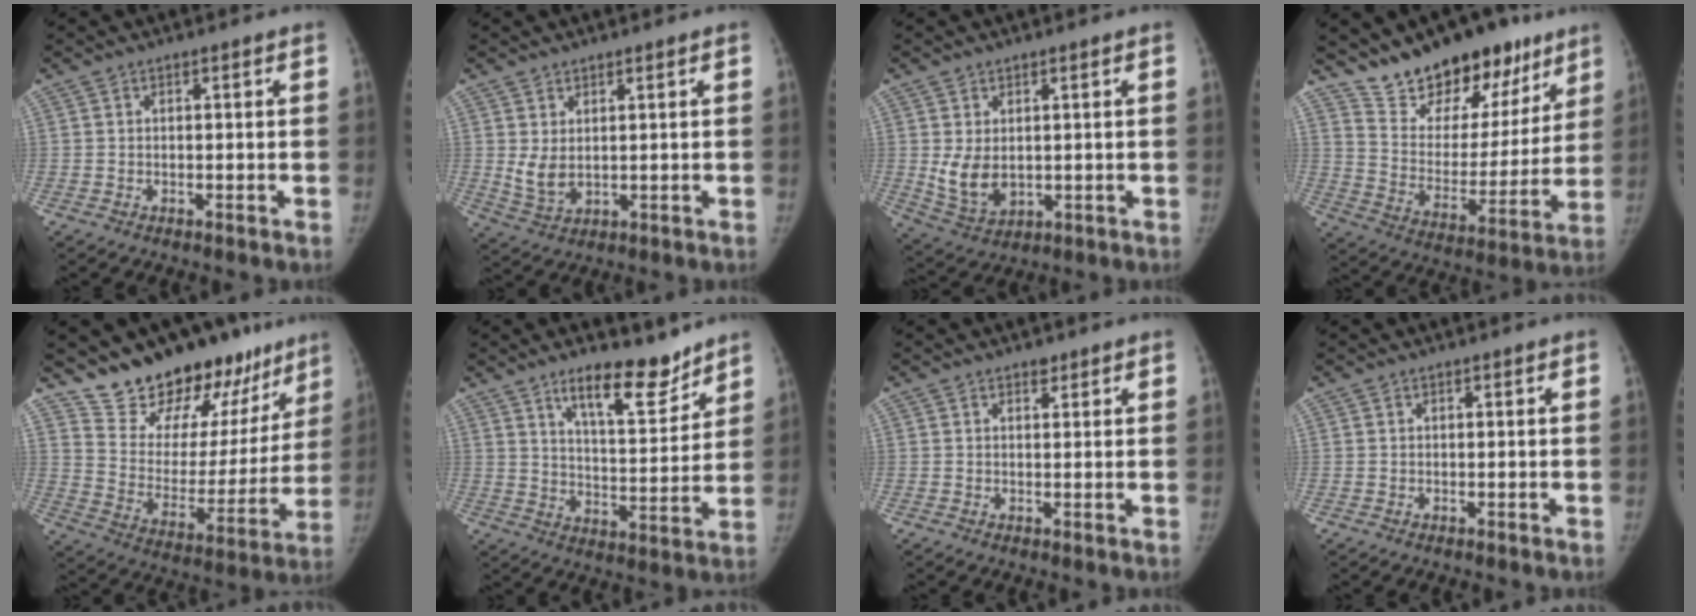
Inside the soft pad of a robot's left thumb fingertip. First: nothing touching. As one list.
[{"total": 4.4, "force": [1.2, 2.7, 3.3], "torque": [-0.058, -0.014, 0.035]}, {"total": 6.9, "force": [0.6, 4.8, 4.9], "torque": [-0.078, -0.020, 0.030]}, {"total": 22.1, "force": [15.9, 11.2, 10.6], "torque": [-0.108, -0.080, 0.252]}, {"total": 24.2, "force": [19.4, 10.8, 9.6], "torque": [-0.097, -0.121, 0.290]}, {"total": 12.3, "force": [9.1, 4.0, 7.3], "torque": [-0.085, -0.071, 0.151]}, {"total": 1.2, "force": [0.9, 0.7, 0.4], "torque": [0.000, -0.006, 0.012]}, {"total": 0.0}]